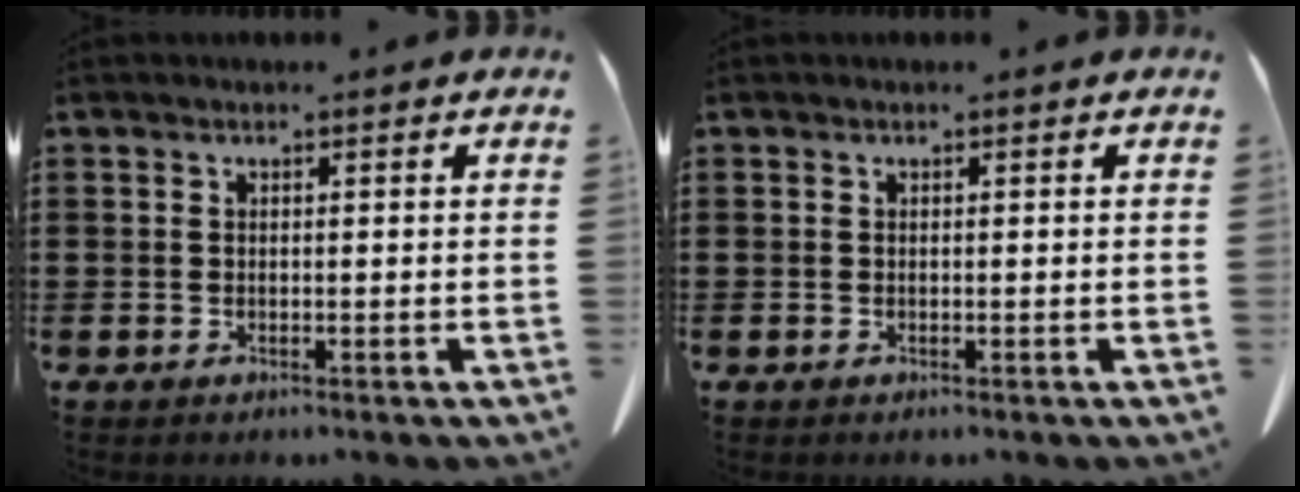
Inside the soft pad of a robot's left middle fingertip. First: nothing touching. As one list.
[{"total": 0.0}]